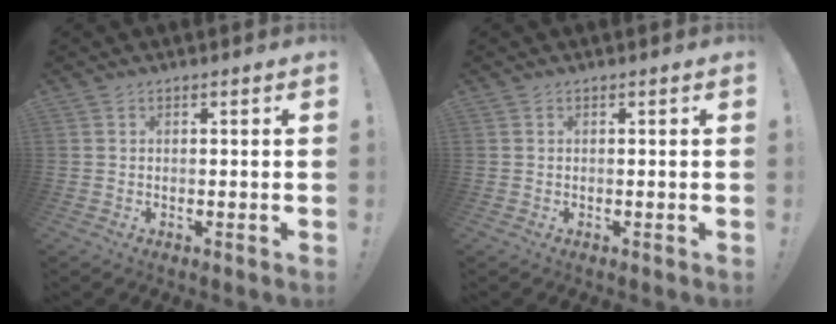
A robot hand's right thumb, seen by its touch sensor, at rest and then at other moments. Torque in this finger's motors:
{"motor_torque": [-0.23, 0.02, -0.09, 0.10, 0.00]}